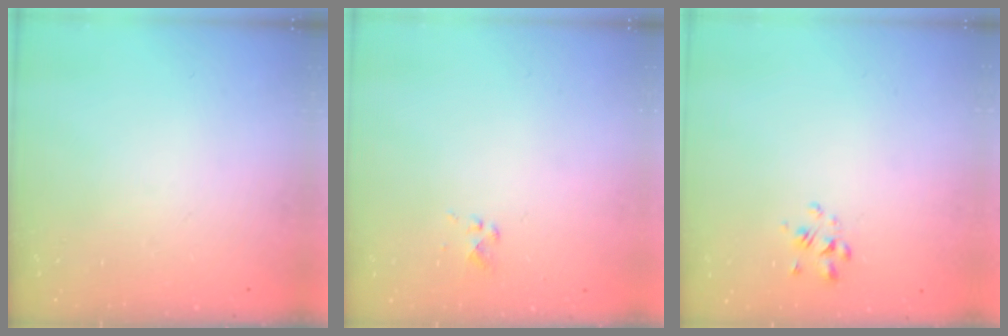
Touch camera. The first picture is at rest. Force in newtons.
{"total": 0.9, "press": 0.8, "slide": 0.3}
{"total": 1.4, "press": 1.2, "slide": 0.8}